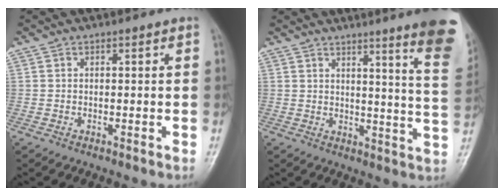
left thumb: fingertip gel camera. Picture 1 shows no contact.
{"total": 16.2, "force": [10.8, 0.9, 12.1], "torque": [-0.127, -0.074, 0.117]}